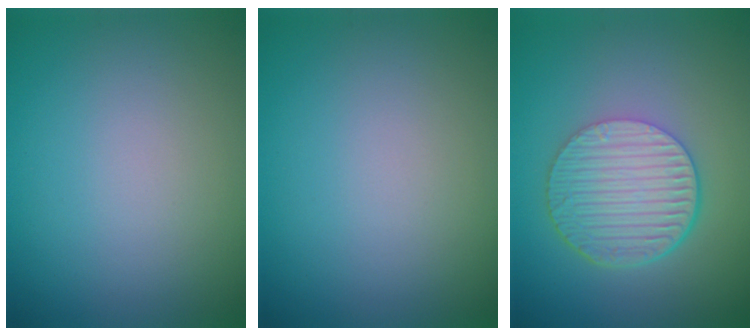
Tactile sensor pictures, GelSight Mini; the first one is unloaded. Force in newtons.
{"total": 0.0}
{"total": 6.5, "press": 4.4, "slide": 4.7}